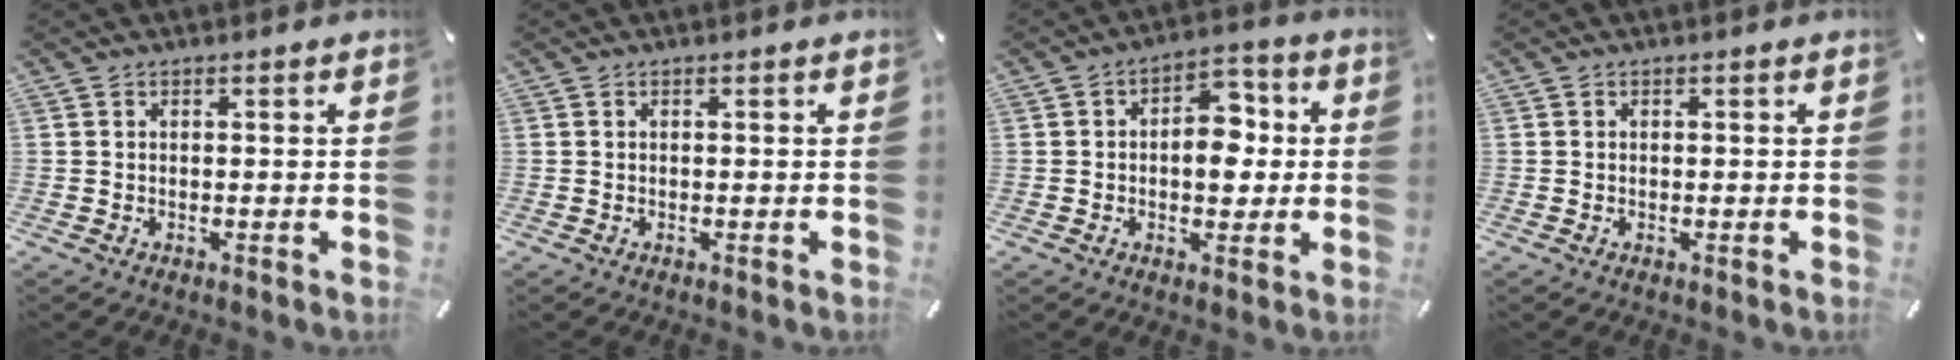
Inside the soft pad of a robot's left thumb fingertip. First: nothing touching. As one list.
[{"total": 0.0}, {"total": 9.5, "force": [0.0, 6.3, 7.1], "torque": [-0.085, 0.003, -0.006]}, {"total": 0.0}]